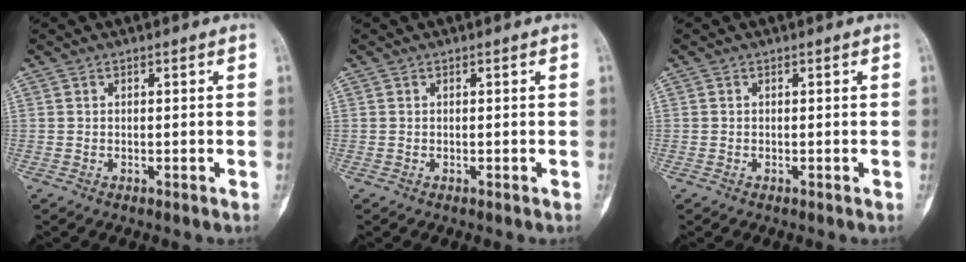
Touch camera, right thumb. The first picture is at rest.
{"total": 0.0}
{"total": 0.0}